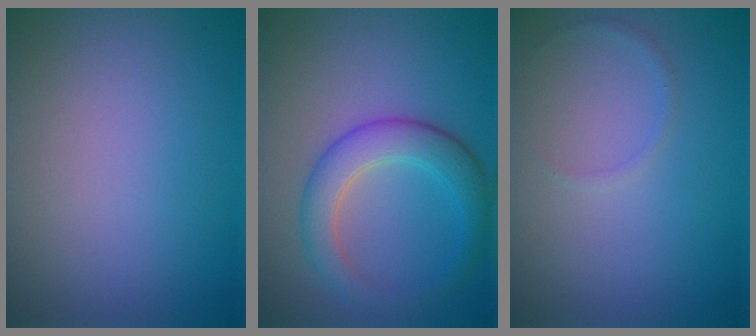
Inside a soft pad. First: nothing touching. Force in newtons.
{"total": 4.2, "press": 4.2, "slide": 0.1}
{"total": 0.6, "press": 0.6, "slide": 0.0}